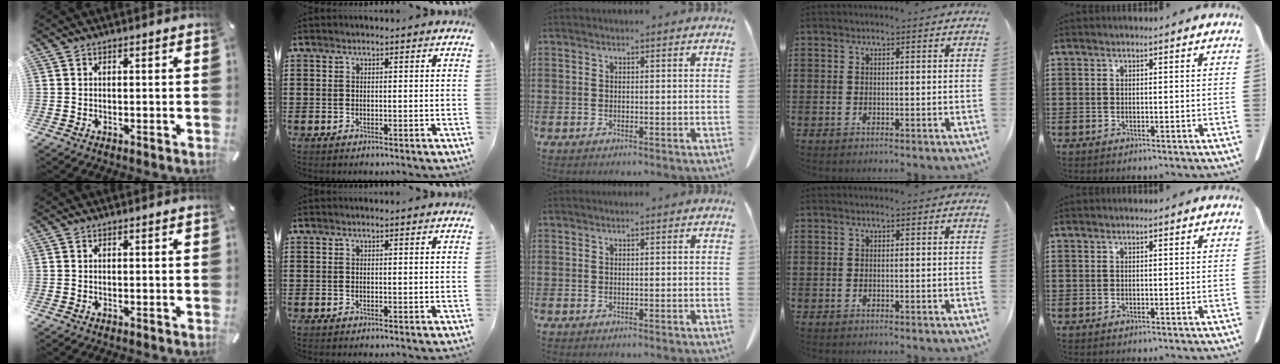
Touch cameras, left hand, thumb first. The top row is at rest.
{}